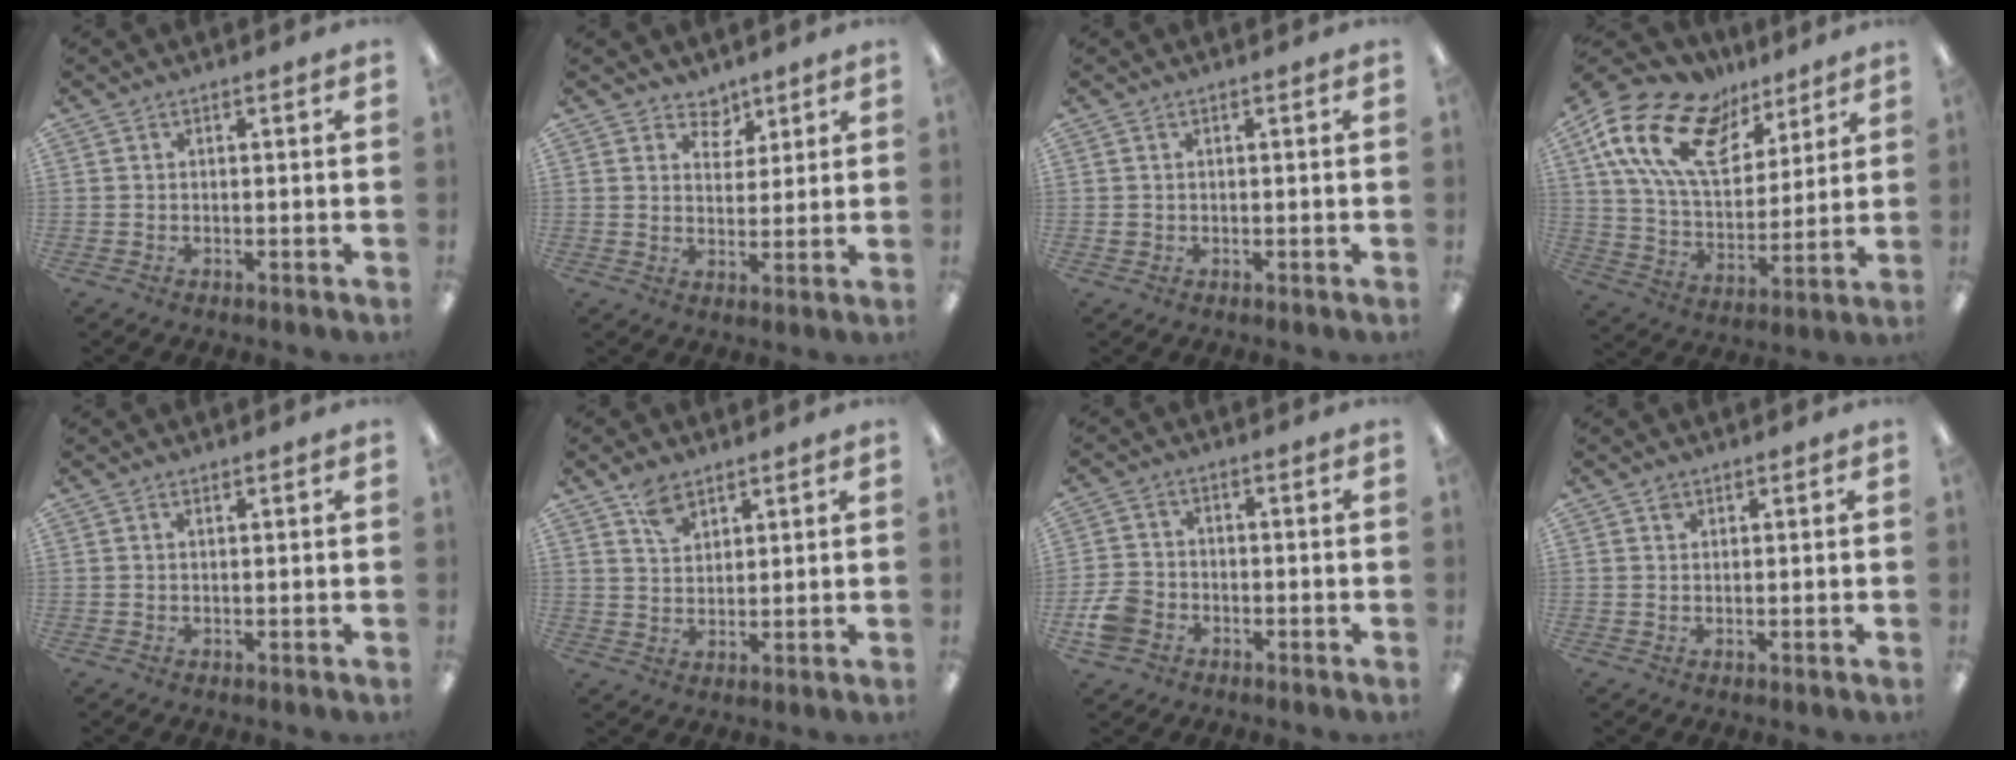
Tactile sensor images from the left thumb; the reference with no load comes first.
{"total": 5.2, "force": [3.9, 3.4, 0.6], "torque": [-0.006, -0.023, 0.069]}
{"total": 0.8, "force": [0.2, 0.8, 0.2], "torque": [-0.004, 0.005, 0.004]}
{"total": 20.7, "force": [11.4, 11.6, 12.9], "torque": [-0.256, -0.046, 0.206]}
{"total": 0.6, "force": [0.5, 0.2, 0.3], "torque": [-0.008, 0.000, 0.009]}
{"total": 5.7, "force": [4.1, 3.1, 2.3], "torque": [-0.032, -0.018, 0.075]}
{"total": 6.2, "force": [-2.7, 4.7, 2.9], "torque": [-0.062, 0.016, -0.050]}
{"total": 1.3, "force": [1.0, 0.8, 0.3], "torque": [-0.008, 0.000, 0.019]}